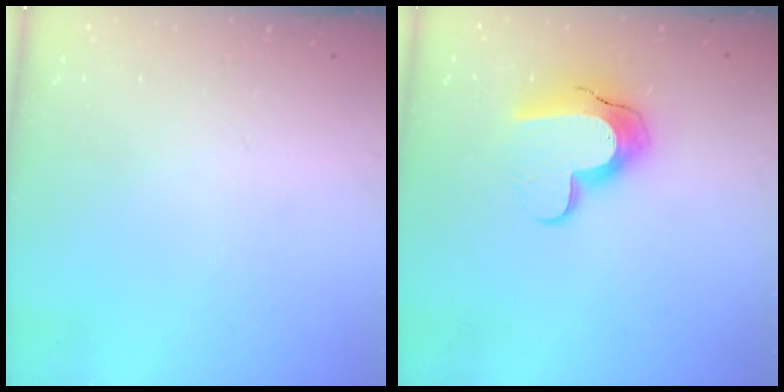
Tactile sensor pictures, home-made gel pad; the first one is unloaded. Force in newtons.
{"total": 12.7, "press": 12.7, "slide": 0.9}